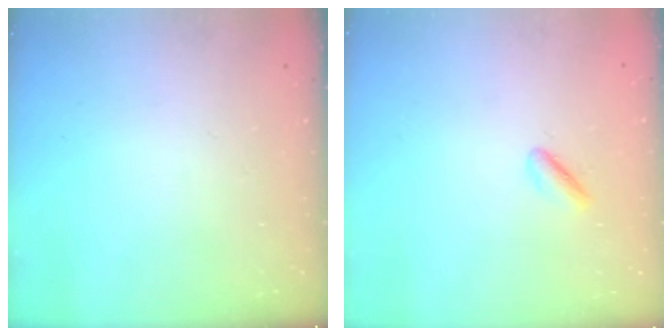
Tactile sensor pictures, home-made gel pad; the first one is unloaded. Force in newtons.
{"total": 1.5, "press": 1.3, "slide": 0.6}